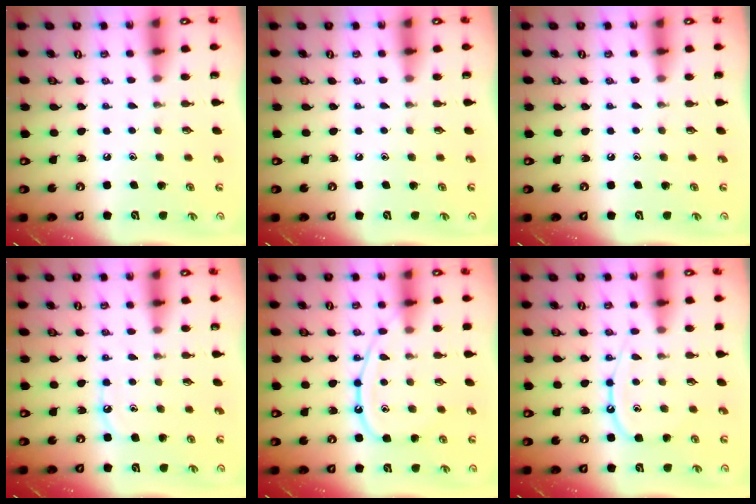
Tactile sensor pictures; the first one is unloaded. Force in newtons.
{"total": 0.0}
{"total": 0.0}
{"total": 5.8, "press": 5.8, "slide": 0.6}
{"total": 11.1, "press": 11.1, "slide": 1.2}
{"total": 10.7, "press": 10.7, "slide": 0.6}